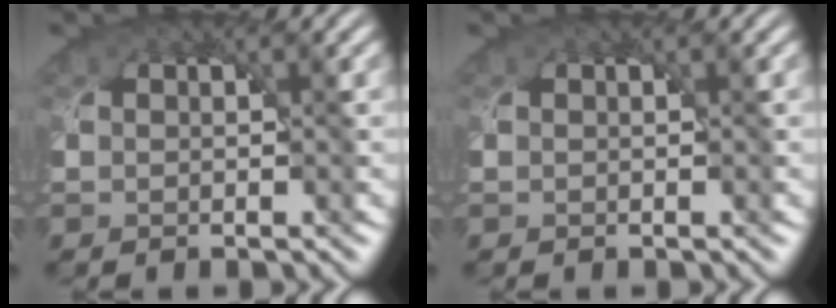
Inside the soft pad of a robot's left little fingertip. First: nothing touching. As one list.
[{"total": 0.0}]